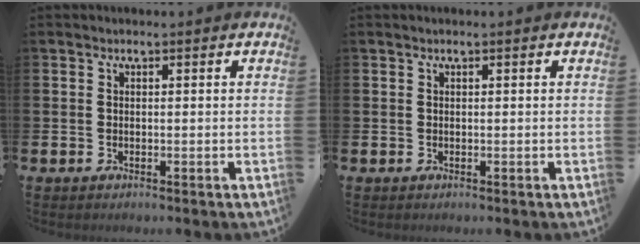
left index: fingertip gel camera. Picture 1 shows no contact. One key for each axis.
{"total": 0.0}